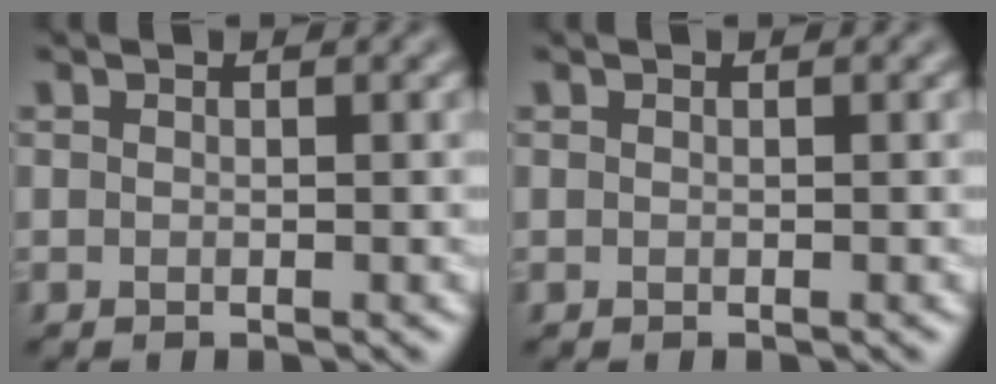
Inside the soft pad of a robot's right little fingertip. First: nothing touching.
{"total": 0.0}